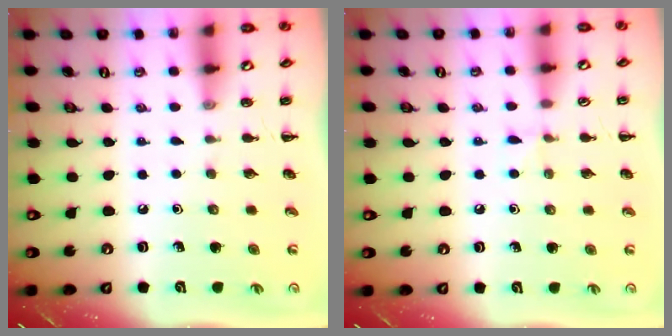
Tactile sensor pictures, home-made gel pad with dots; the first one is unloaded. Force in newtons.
{"total": 3.3, "press": 3.1, "slide": 1.2}